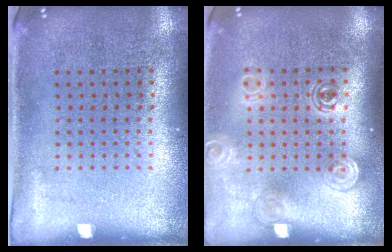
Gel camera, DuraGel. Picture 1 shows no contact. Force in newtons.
{"total": 1.5, "press": 1.3, "slide": 0.9}